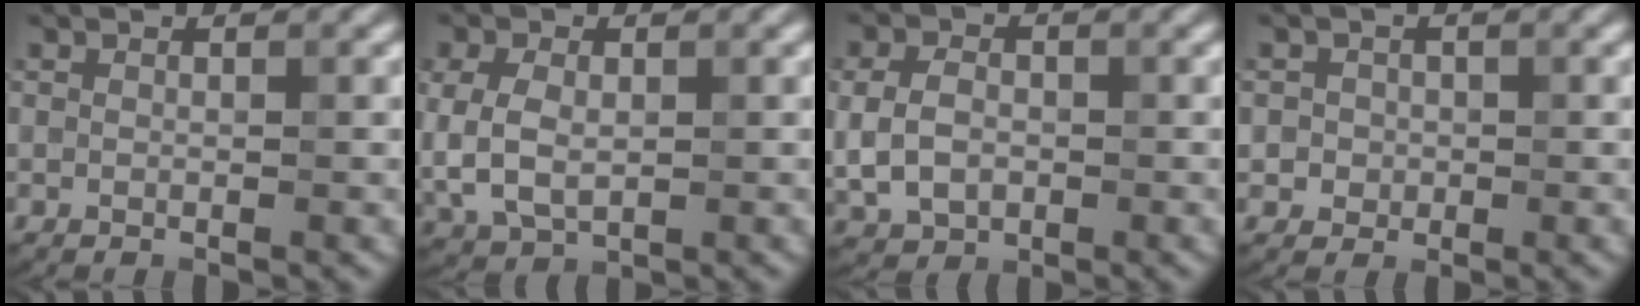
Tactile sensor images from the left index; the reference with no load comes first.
{"total": 4.7, "force": [0.2, 3.3, 3.4], "torque": [-0.075, 0.005, 0.010]}
{"total": 3.9, "force": [-0.3, 2.8, 2.7], "torque": [-0.061, 0.003, -0.007]}
{"total": 2.6, "force": [0.3, 2.5, 0.7], "torque": [0.007, 0.018, -0.002]}